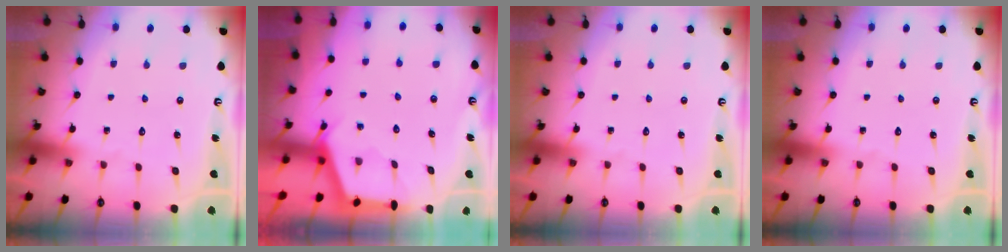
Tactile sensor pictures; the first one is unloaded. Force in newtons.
{"total": 2.5, "press": 2.5, "slide": 0.3}
{"total": 0.0}
{"total": 0.0}